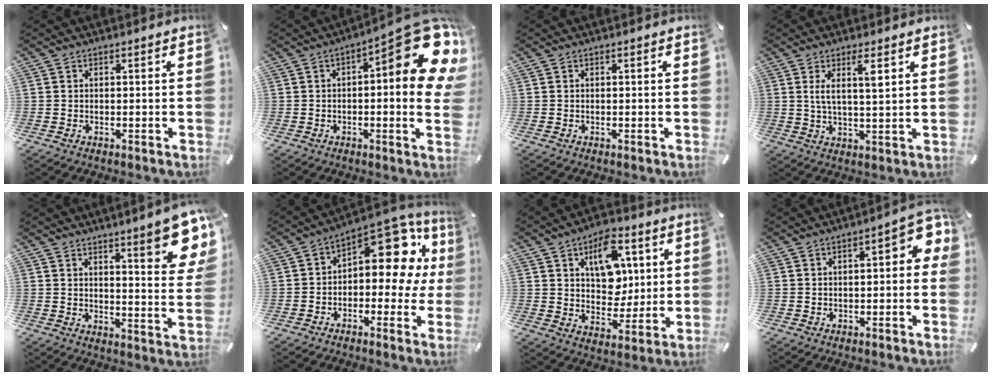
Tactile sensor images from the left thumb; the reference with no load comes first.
{"total": 20.9, "force": [7.6, 5.8, 18.6], "torque": [-0.227, -0.076, 0.121]}
{"total": 0.0}
{"total": 6.2, "force": [2.6, 1.0, 5.5], "torque": [-0.108, -0.004, 0.041]}
{"total": 12.8, "force": [8.2, 2.9, 9.4], "torque": [-0.122, -0.058, 0.131]}
{"total": 15.8, "force": [5.5, 8.9, 11.9], "torque": [-0.148, -0.047, 0.090]}
{"total": 12.8, "force": [4.7, 9.4, 7.3], "torque": [-0.092, -0.015, 0.083]}
{"total": 7.3, "force": [1.1, 3.1, 6.5], "torque": [-0.080, -0.011, 0.012]}